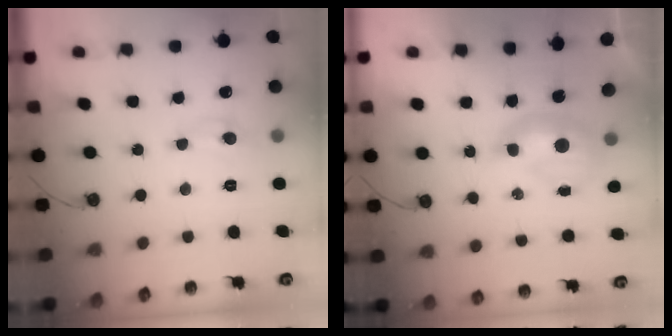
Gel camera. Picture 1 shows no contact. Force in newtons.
{"total": 1.6, "press": 1.5, "slide": 0.6}